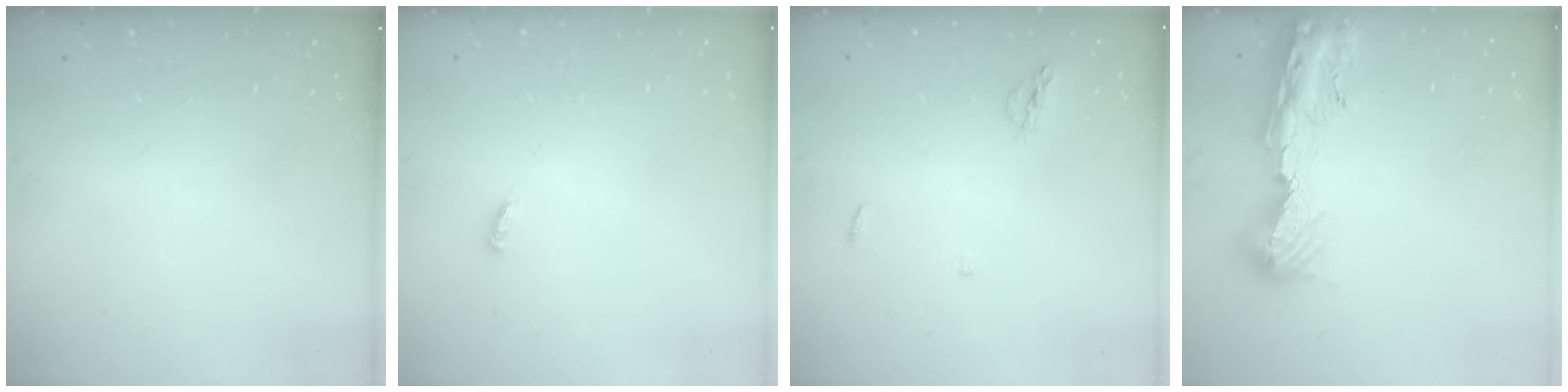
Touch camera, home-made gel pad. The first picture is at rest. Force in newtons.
{"total": 2.6, "press": 2.6, "slide": 0.3}
{"total": 4.3, "press": 4.1, "slide": 1.0}
{"total": 13.0, "press": 12.9, "slide": 1.3}